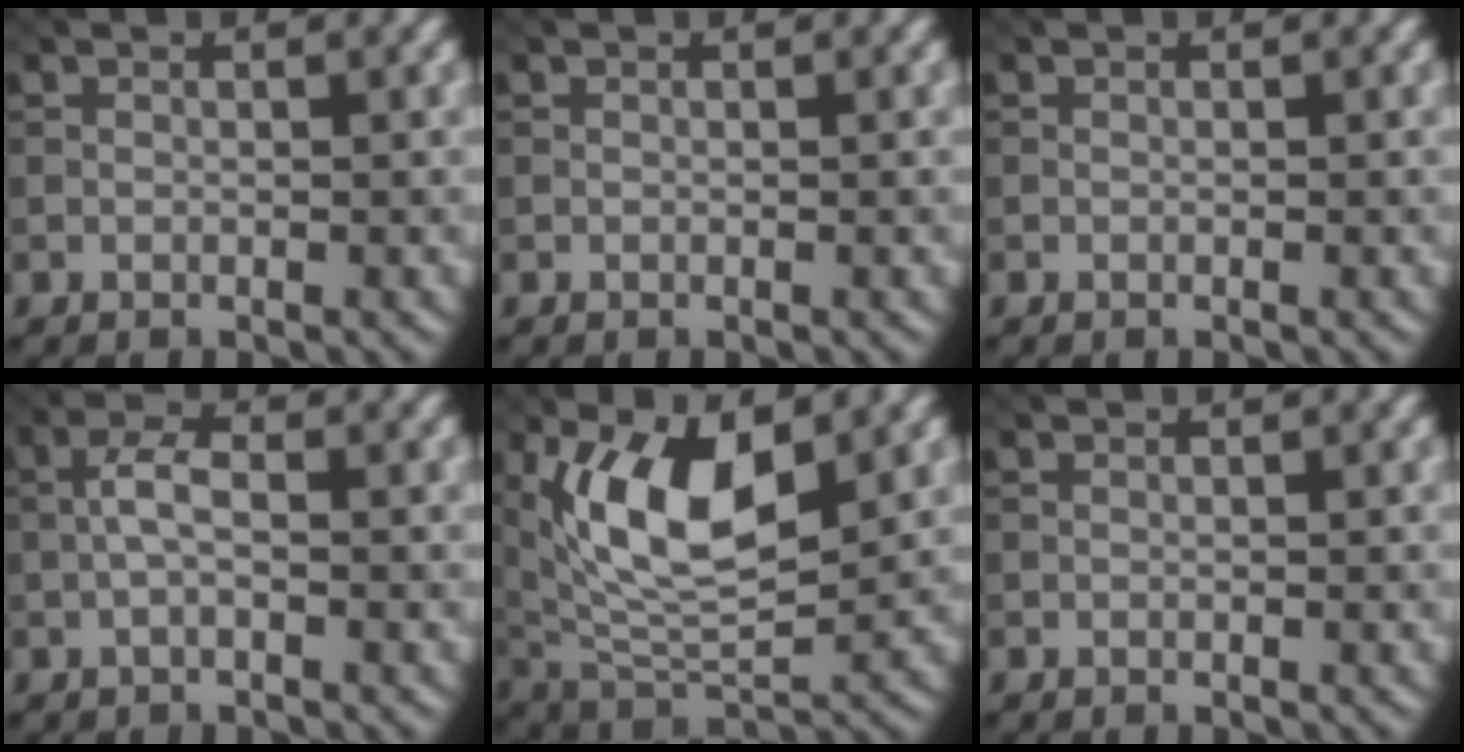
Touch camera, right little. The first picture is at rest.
{"total": 0.0}
{"total": 0.0}
{"total": 2.3, "force": [-0.5, 0.9, 2.1], "torque": [-0.043, 0.007, -0.016]}
{"total": 9.1, "force": [2.7, 4.3, 7.5], "torque": [-0.151, -0.009, 0.050]}
{"total": 0.0}